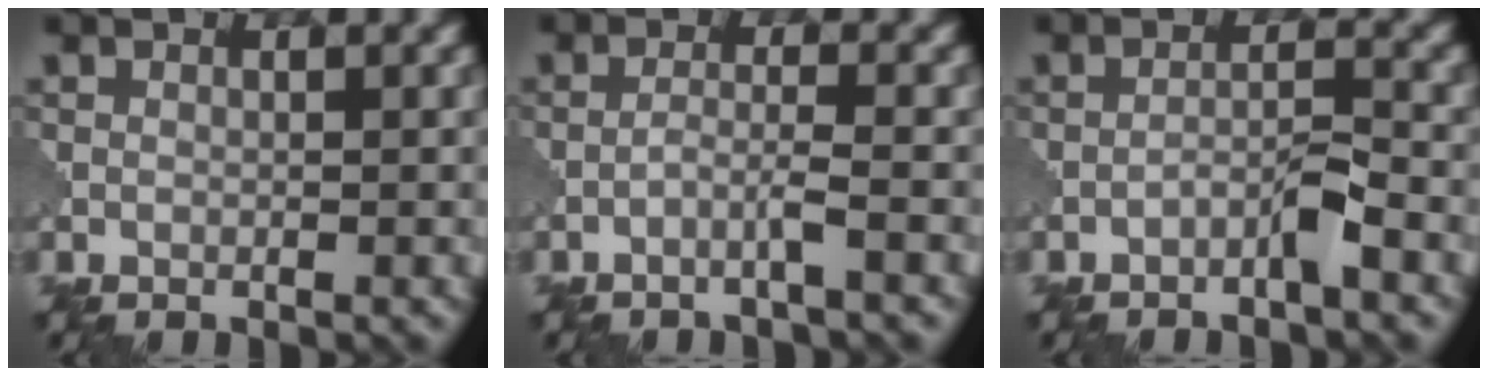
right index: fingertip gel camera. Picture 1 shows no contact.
{"total": 1.9, "force": [-1.1, 0.0, 1.5], "torque": [-0.024, 0.009, -0.030]}
{"total": 2.2, "force": [-1.5, 0.2, 1.7], "torque": [-0.030, 0.011, -0.031]}